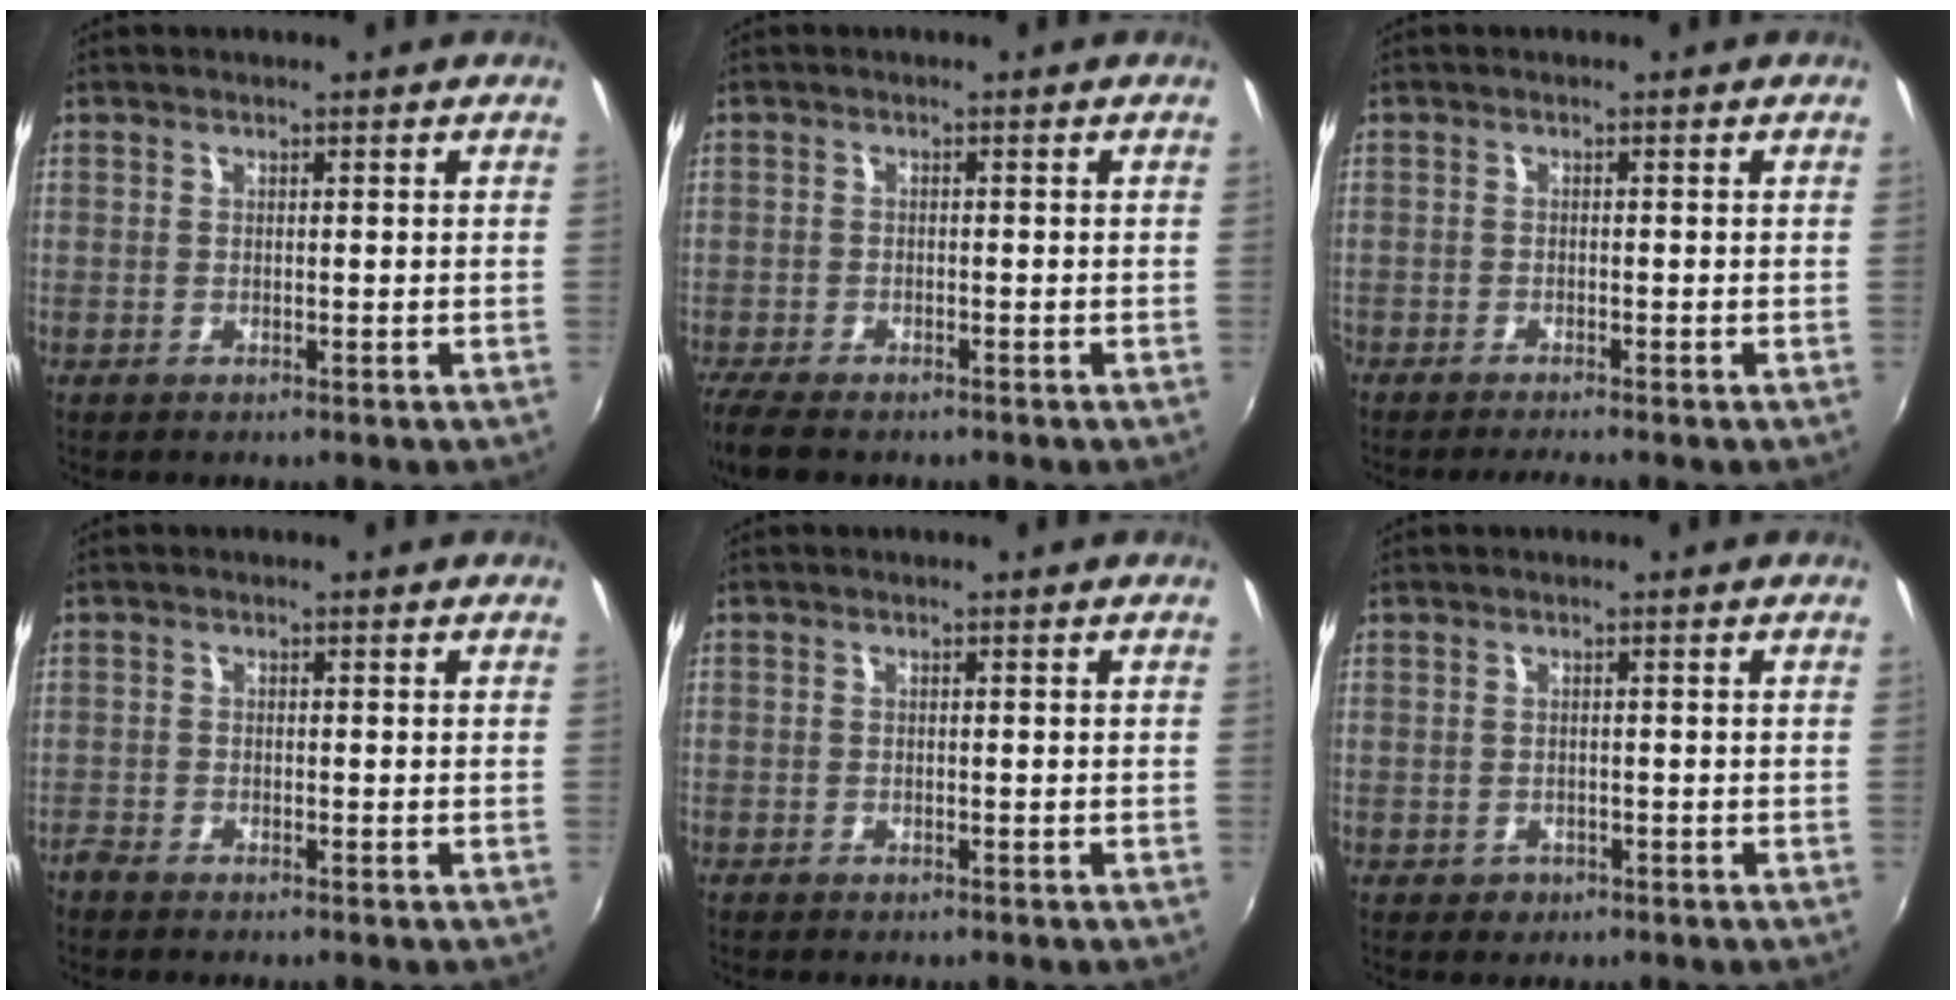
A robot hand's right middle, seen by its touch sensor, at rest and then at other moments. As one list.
[{"total": 6.3, "force": [-5.1, 1.8, 3.2], "torque": [-0.085, -0.033, -0.098]}, {"total": 2.7, "force": [-2.6, -0.3, 1.0], "torque": [-0.034, -0.010, -0.048]}, {"total": 1.9, "force": [-1.8, 0.4, 0.4], "torque": [-0.015, -0.007, -0.038]}, {"total": 1.4, "force": [-1.2, 0.4, 0.5], "torque": [-0.013, -0.002, -0.019]}, {"total": 1.8, "force": [-0.8, 1.5, 0.4], "torque": [-0.010, -0.004, -0.010]}]